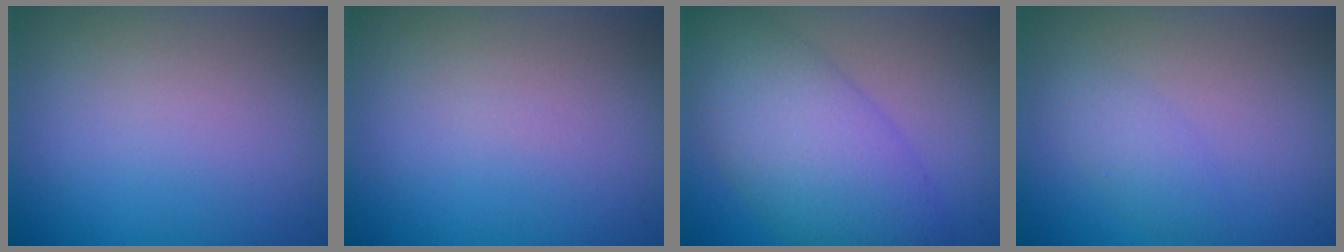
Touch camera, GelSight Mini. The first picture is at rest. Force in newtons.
{"total": 0.0}
{"total": 8.1, "press": 8.1, "slide": 0.1}
{"total": 1.9, "press": 1.9, "slide": 0.0}